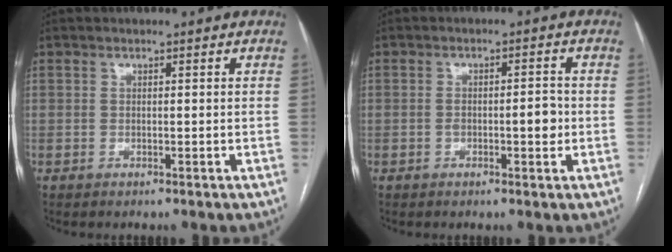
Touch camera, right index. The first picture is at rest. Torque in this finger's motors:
{"motor_torque": [0.54, -0.09, 0.16, 0.06]}